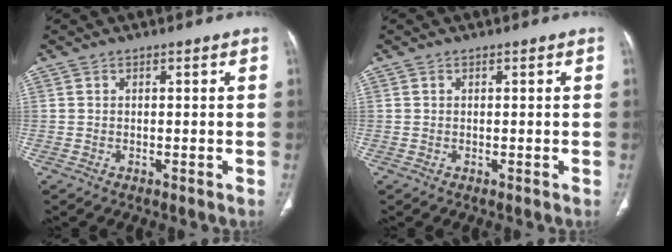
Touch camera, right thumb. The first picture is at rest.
{"total": 0.0}